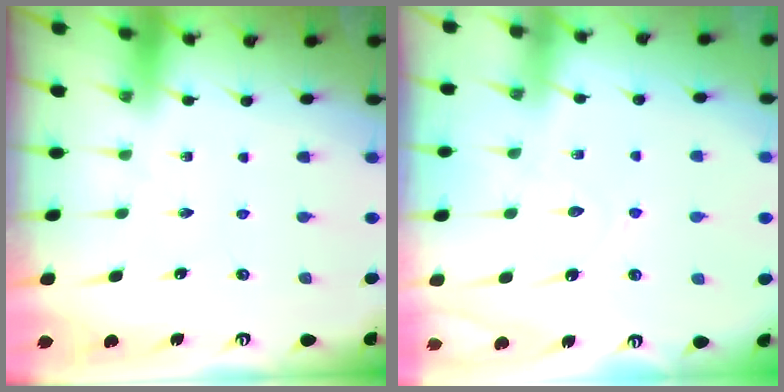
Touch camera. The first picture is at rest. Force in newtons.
{"total": 7.5, "press": 7.5, "slide": 0.6}